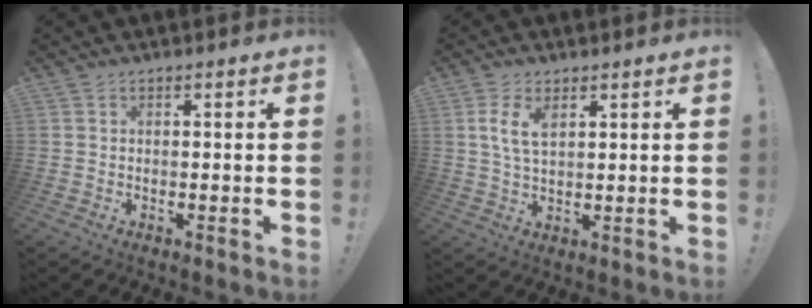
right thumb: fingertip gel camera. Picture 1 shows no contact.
{"total": 6.3, "force": [2.7, 3.1, 4.8], "torque": [-0.091, -0.008, 0.047]}